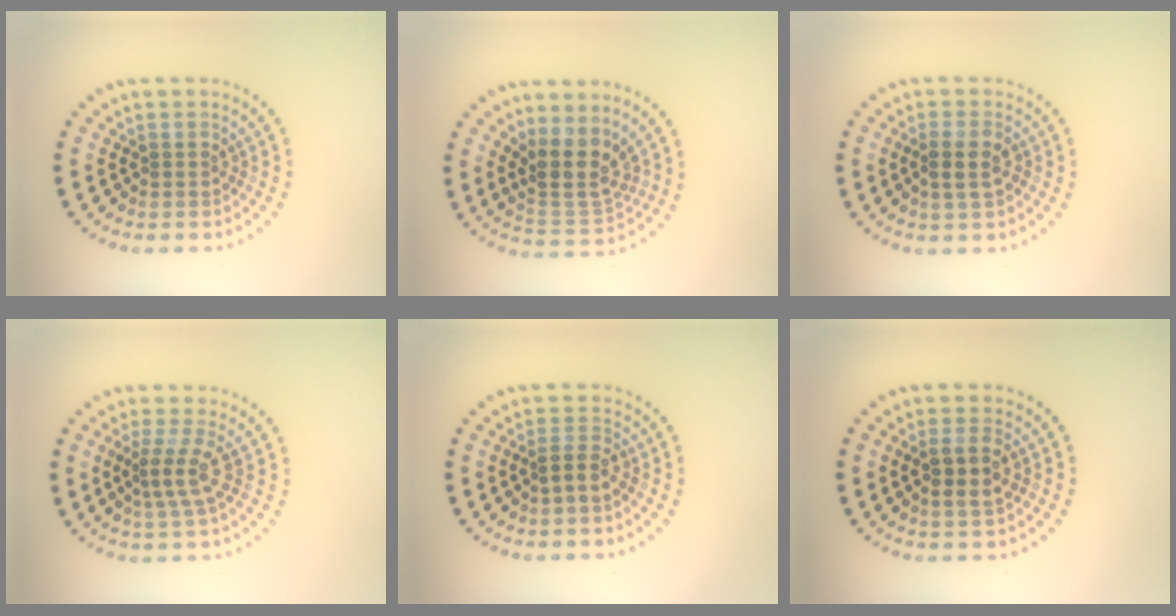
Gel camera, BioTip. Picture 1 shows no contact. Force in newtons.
{"total": 3.8, "press": 3.0, "slide": 2.3}
{"total": 2.5, "press": 2.4, "slide": 0.5}
{"total": 2.8, "press": 1.8, "slide": 2.1}
{"total": 1.8, "press": 1.6, "slide": 0.9}
{"total": 2.7, "press": 2.6, "slide": 0.7}